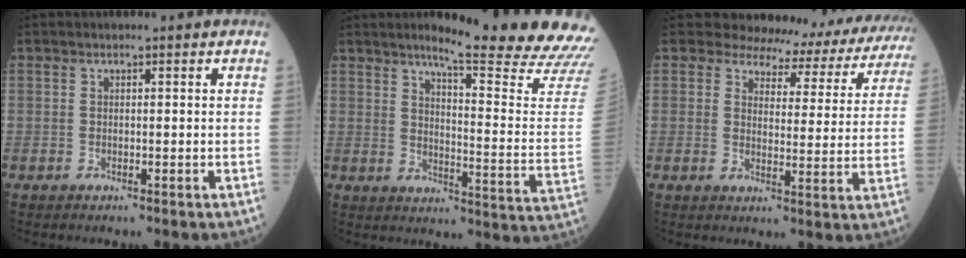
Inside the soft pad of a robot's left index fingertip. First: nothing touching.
{"total": 20.9, "force": [18.8, -1.6, 8.9], "torque": [-0.130, -0.116, 0.222]}
{"total": 15.8, "force": [15.0, 4.5, 1.9], "torque": [0.003, -0.053, 0.142]}